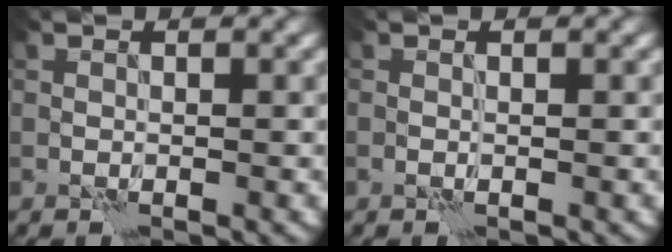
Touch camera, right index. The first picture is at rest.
{"total": 0.0}